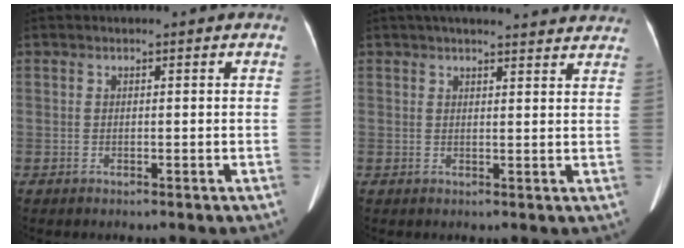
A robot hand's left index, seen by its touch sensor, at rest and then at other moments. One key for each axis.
{"total": 18.5, "fx": 16.9, "fy": 2.7, "fz": 6.9, "tx": -0.088, "ty": 0.035, "tz": 0.206}